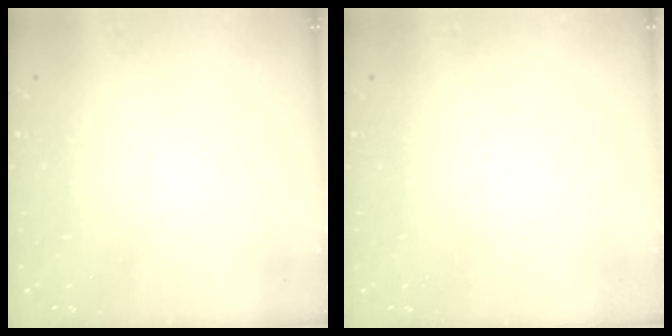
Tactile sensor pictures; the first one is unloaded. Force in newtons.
{"total": 0.0}